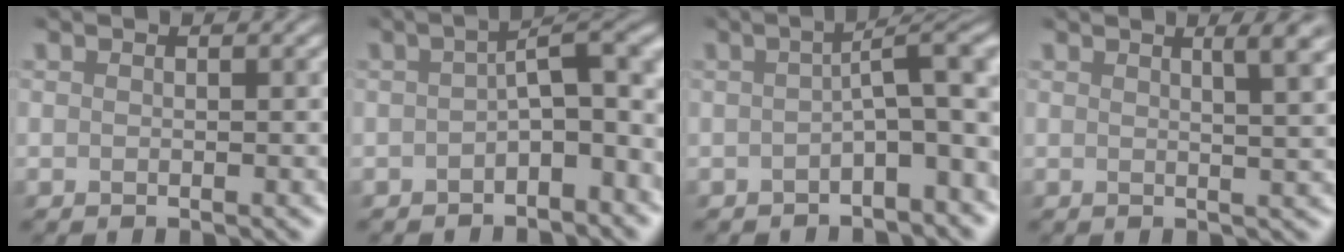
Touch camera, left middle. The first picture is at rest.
{"total": 4.5, "force": [-1.7, 1.6, 3.8], "torque": [-0.047, 0.013, -0.034]}
{"total": 5.3, "force": [-1.4, 1.3, 4.9], "torque": [-0.061, 0.017, -0.034]}
{"total": 3.4, "force": [1.3, 0.9, 3.0], "torque": [-0.022, 0.020, 0.003]}